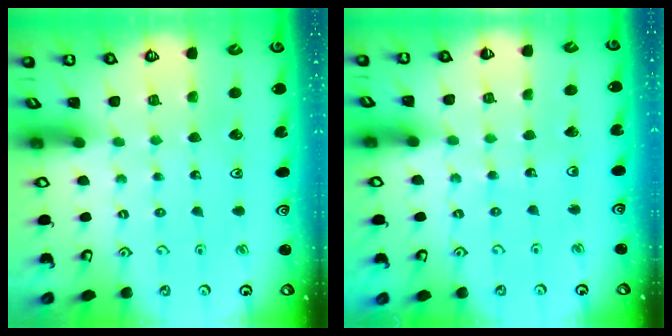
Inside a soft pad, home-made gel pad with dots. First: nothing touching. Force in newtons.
{"total": 3.6, "press": 3.6, "slide": 0.4}